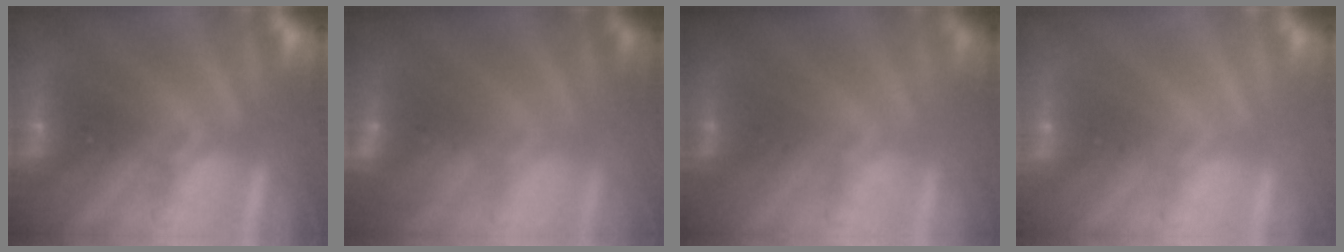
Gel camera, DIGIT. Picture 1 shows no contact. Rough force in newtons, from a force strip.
{"total": 2.9}
{"total": 1.4}
{"total": 2.9}